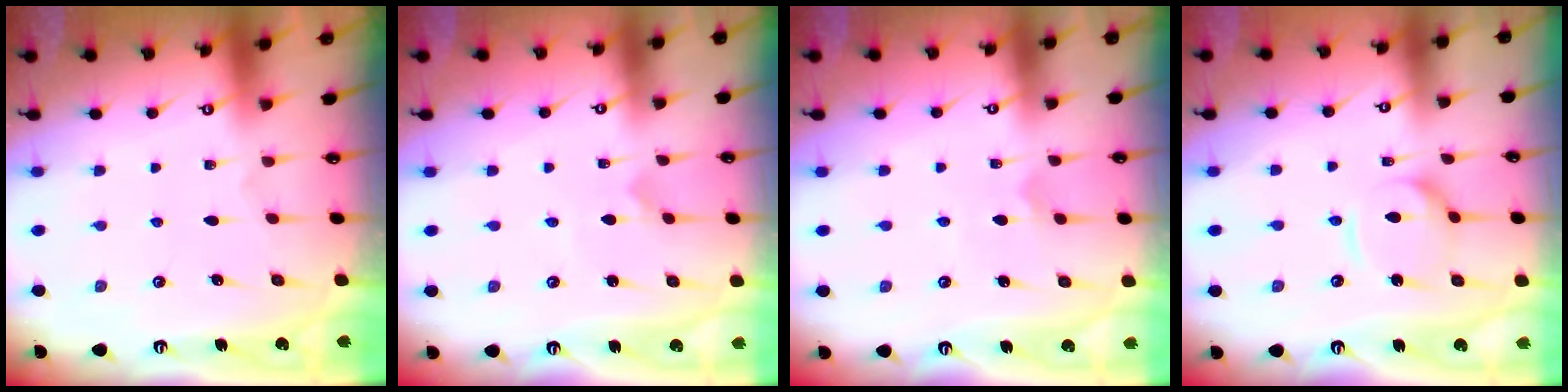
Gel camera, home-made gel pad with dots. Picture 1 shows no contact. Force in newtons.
{"total": 1.4, "press": 1.4, "slide": 0.1}
{"total": 2.9, "press": 2.9, "slide": 0.4}
{"total": 8.2, "press": 8.2, "slide": 0.8}